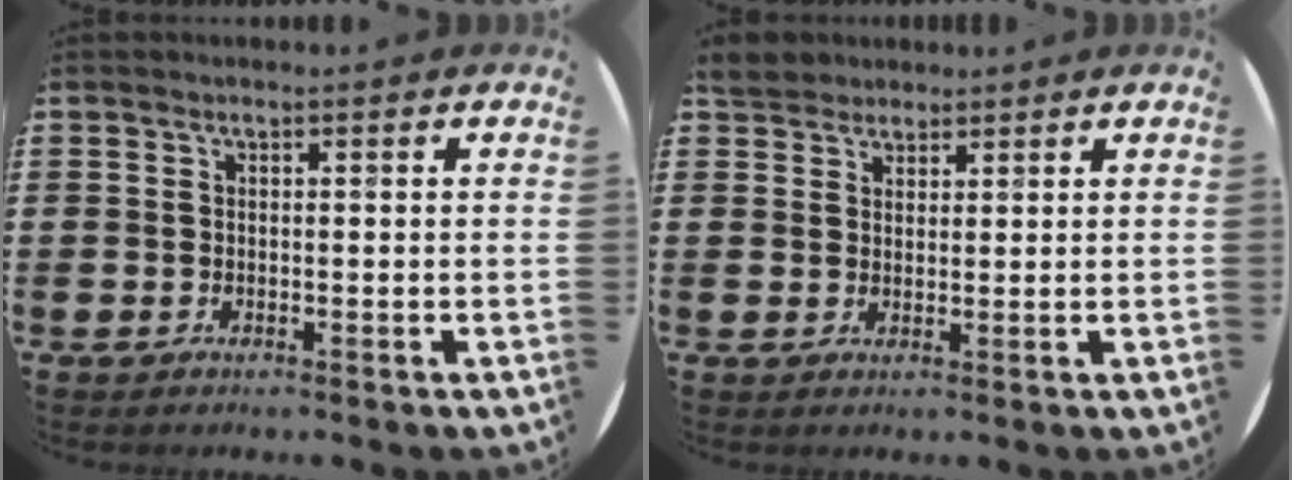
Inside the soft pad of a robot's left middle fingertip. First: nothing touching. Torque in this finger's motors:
{"motor_torque": [0.17, -0.16, 0.02, 0.02]}